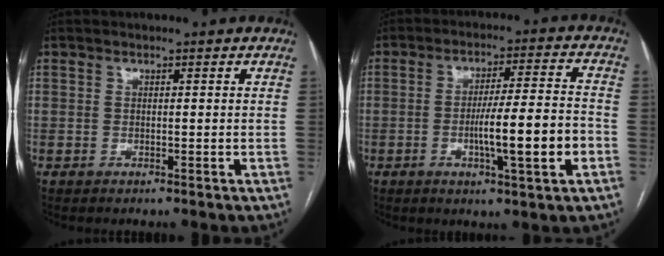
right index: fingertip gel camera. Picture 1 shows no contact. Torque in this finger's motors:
{"motor_torque": [1.39, -0.33, 0.67, 0.14]}